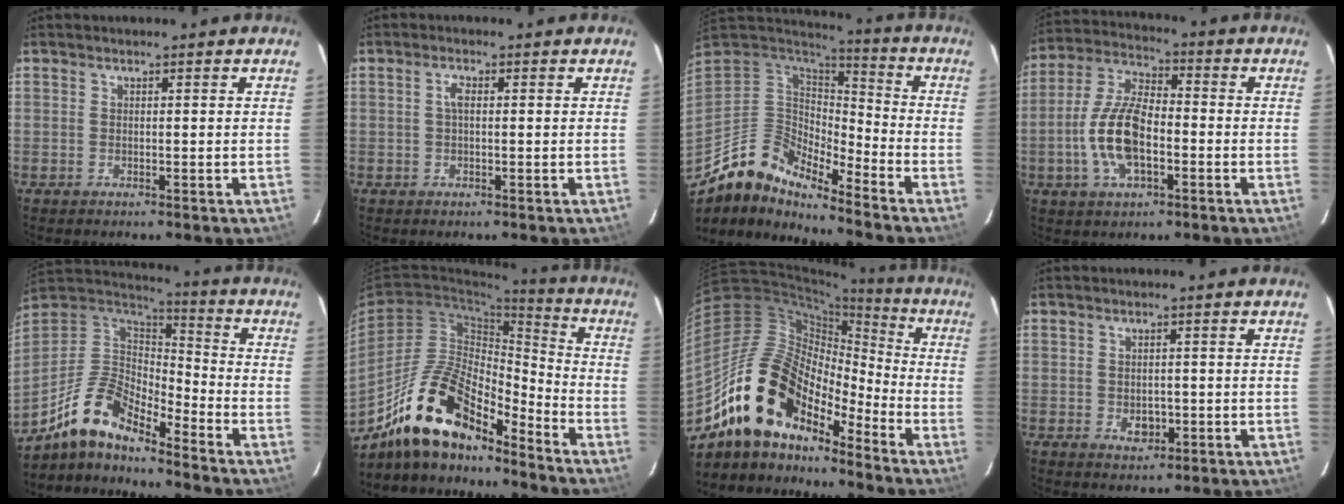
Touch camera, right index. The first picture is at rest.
{"total": 1.7, "force": [0.1, 0.7, 1.5], "torque": [-0.032, 0.006, 0.001]}
{"total": 13.0, "force": [-11.2, 3.4, 5.7], "torque": [-0.096, -0.003, -0.225]}
{"total": 12.4, "force": [-3.4, 5.6, 10.6], "torque": [-0.226, 0.007, -0.065]}
{"total": 13.5, "force": [-10.9, 3.8, 7.0], "torque": [-0.146, 0.003, -0.221]}
{"total": 17.6, "force": [-13.5, 5.8, 9.6], "torque": [-0.180, 0.010, -0.252]}
{"total": 17.7, "force": [-13.5, 8.3, 8.0], "torque": [-0.153, 0.013, -0.252]}
{"total": 3.3, "force": [-0.8, 2.6, 1.9], "torque": [-0.033, -0.002, -0.006]}